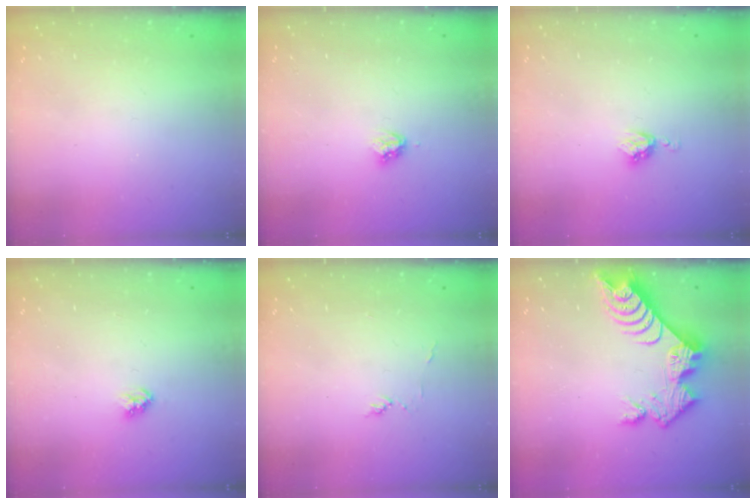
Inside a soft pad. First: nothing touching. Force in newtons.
{"total": 3.5, "press": 3.5, "slide": 0.3}
{"total": 3.2, "press": 3.1, "slide": 0.4}
{"total": 3.1, "press": 3.1, "slide": 0.4}
{"total": 2.6, "press": 2.6, "slide": 0.3}
{"total": 10.6, "press": 10.5, "slide": 0.9}